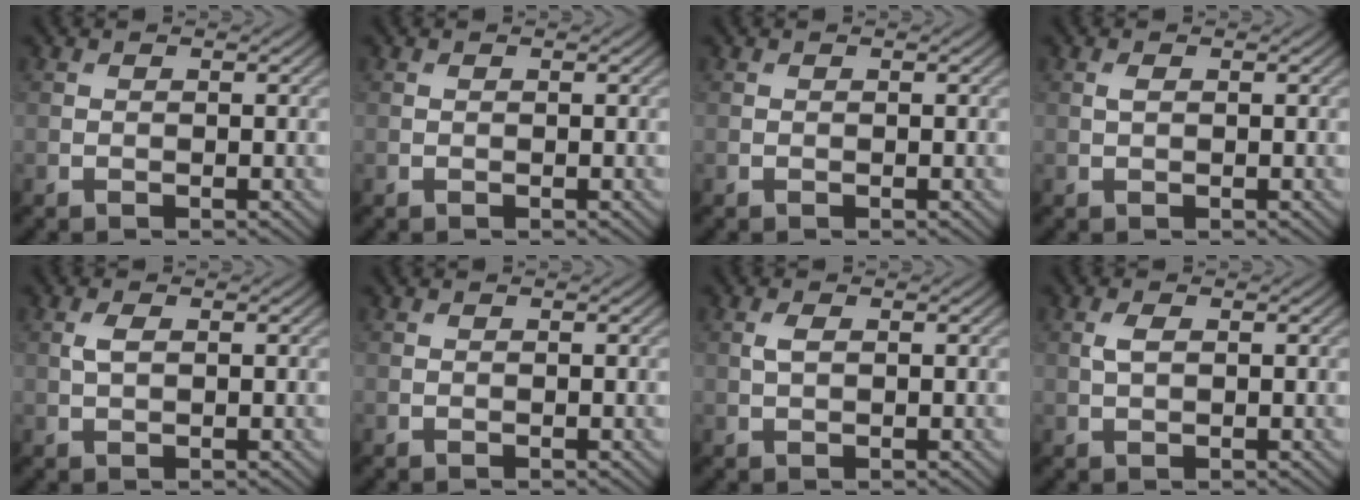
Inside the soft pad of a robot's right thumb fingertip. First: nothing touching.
{"total": 0.0}
{"total": 0.0}
{"total": 0.8, "force": [0.2, 0.3, 0.7], "torque": [-0.017, 0.001, 0.004]}
{"total": 1.7, "force": [0.4, 0.8, 1.5], "torque": [-0.037, 0.002, 0.008]}
{"total": 0.0}
{"total": 1.4, "force": [0.3, 0.7, 1.2], "torque": [-0.032, 0.002, 0.007]}
{"total": 1.6, "force": [0.4, 0.8, 1.4], "torque": [-0.035, 0.002, 0.007]}